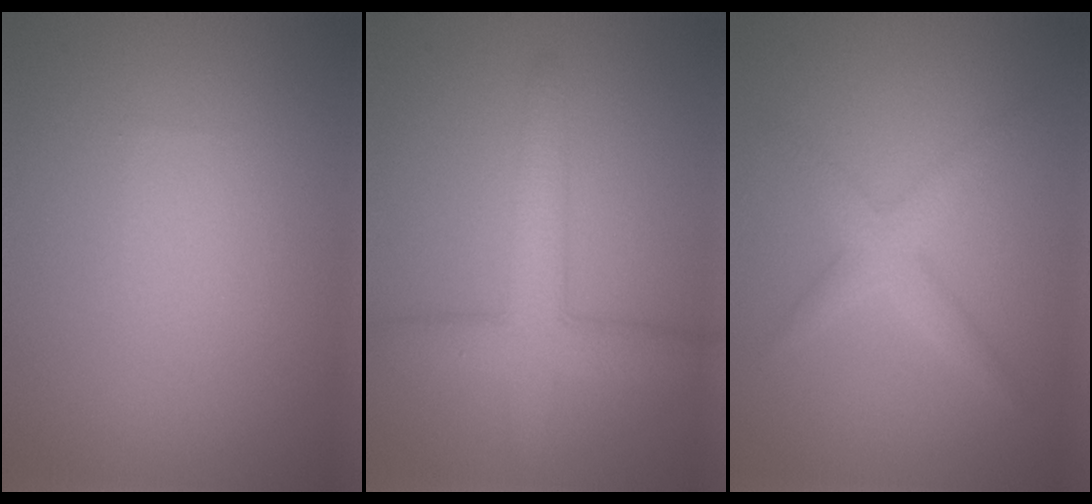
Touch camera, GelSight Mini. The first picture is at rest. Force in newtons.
{"total": 4.5, "press": 4.5, "slide": 0.2}
{"total": 2.6, "press": 2.6, "slide": 0.1}